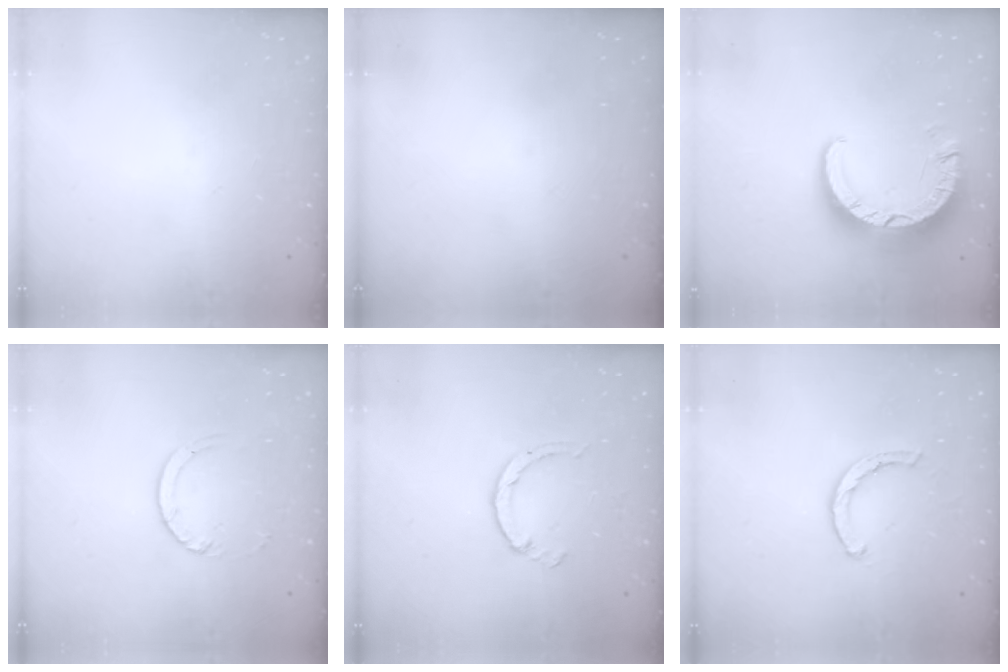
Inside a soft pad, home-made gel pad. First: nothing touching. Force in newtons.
{"total": 0.0}
{"total": 9.9, "press": 9.8, "slide": 1.0}
{"total": 3.0, "press": 2.9, "slide": 0.4}
{"total": 2.6, "press": 2.6, "slide": 0.4}
{"total": 2.1, "press": 2.1, "slide": 0.1}